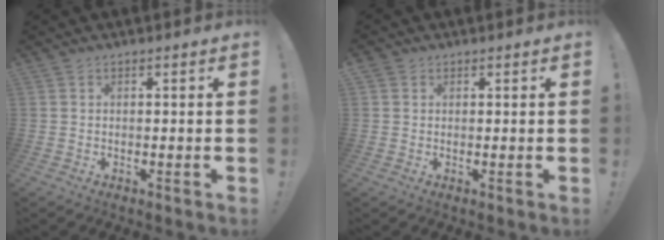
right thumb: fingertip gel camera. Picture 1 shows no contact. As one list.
[{"total": 1.5, "force": [0.9, 1.1, 0.5], "torque": [-0.012, 0.000, 0.019]}]